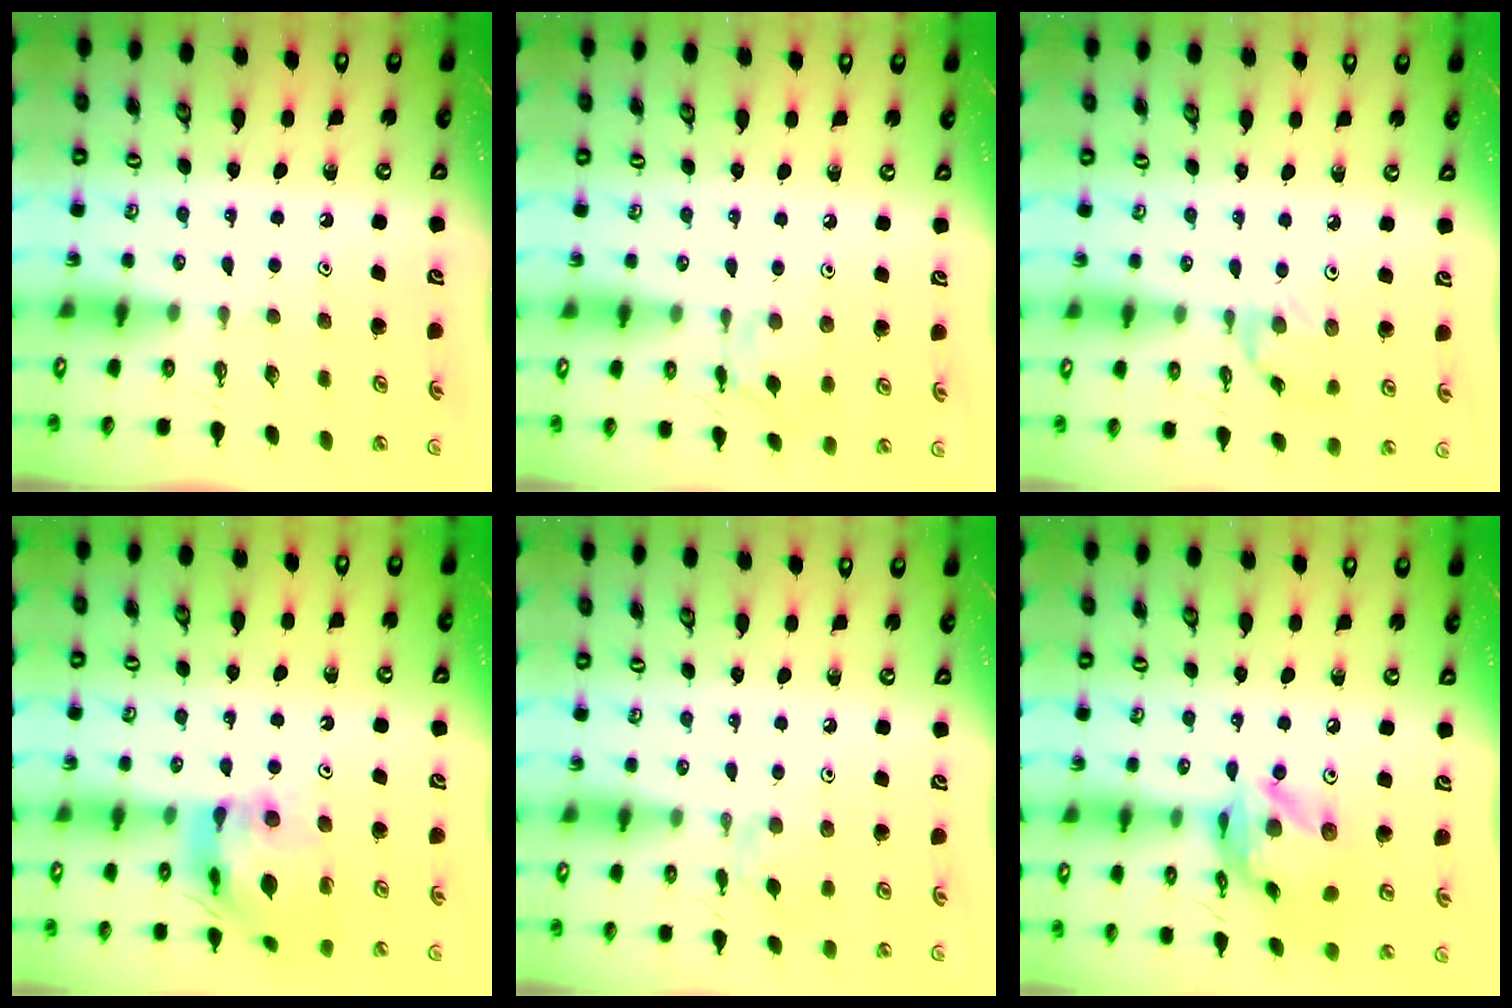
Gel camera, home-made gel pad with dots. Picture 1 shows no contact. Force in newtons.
{"total": 5.1, "press": 5.0, "slide": 0.5}
{"total": 0.9, "press": 0.8, "slide": 0.3}
{"total": 14.2, "press": 14.1, "slide": 1.5}
{"total": 1.3, "press": 1.3, "slide": 0.4}
{"total": 16.4, "press": 16.3, "slide": 1.7}